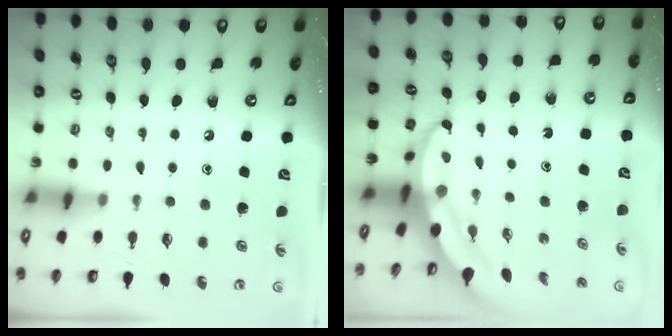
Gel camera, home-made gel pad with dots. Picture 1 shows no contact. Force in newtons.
{"total": 4.1, "press": 4.1, "slide": 0.6}